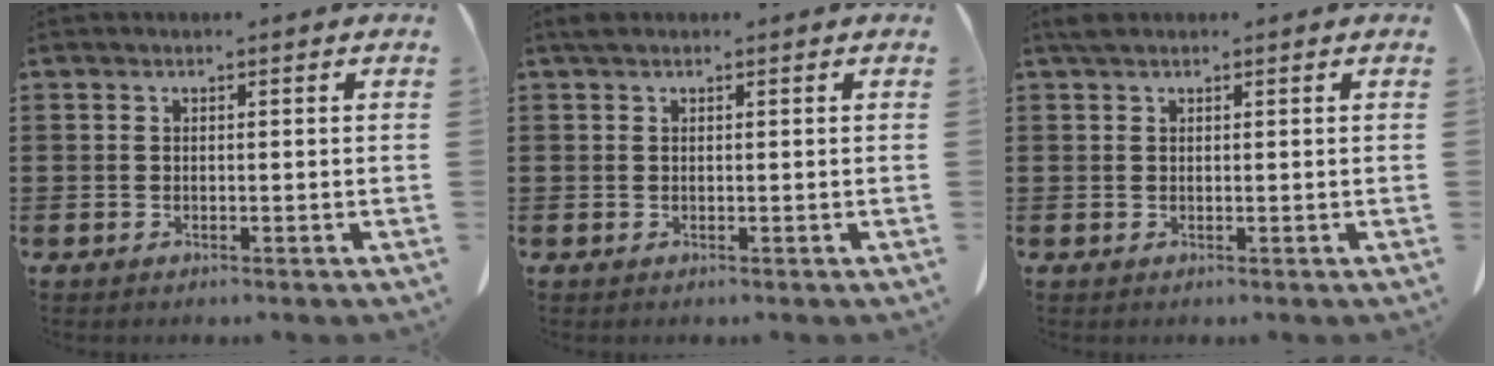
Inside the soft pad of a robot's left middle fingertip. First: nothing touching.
{"total": 0.9, "force": [0.6, 0.5, 0.5], "torque": [-0.012, 0.002, 0.012]}
{"total": 1.3, "force": [1.0, 0.5, 0.6], "torque": [-0.015, 0.001, 0.020]}